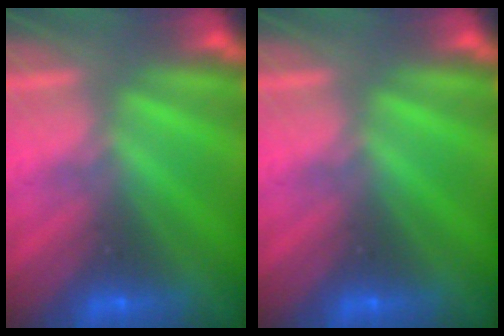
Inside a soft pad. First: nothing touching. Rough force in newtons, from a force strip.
{"total": 0.0}